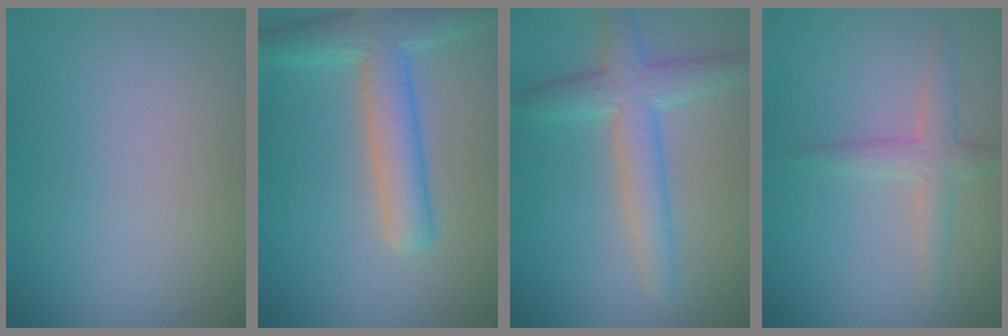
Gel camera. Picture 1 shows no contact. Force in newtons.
{"total": 5.1, "press": 5.1, "slide": 0.2}
{"total": 4.3, "press": 4.2, "slide": 0.2}
{"total": 2.3, "press": 2.3, "slide": 0.1}